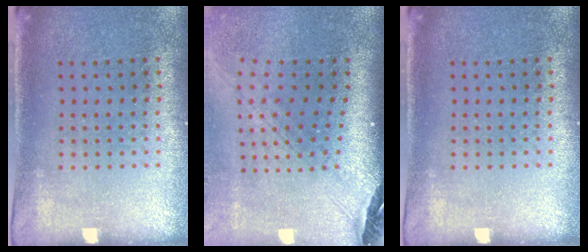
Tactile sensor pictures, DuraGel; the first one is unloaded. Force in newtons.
{"total": 2.9, "press": 2.1, "slide": 2.0}
{"total": 0.0}